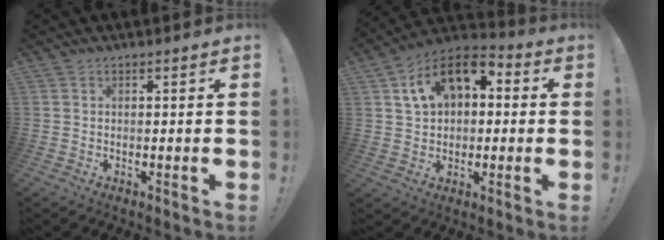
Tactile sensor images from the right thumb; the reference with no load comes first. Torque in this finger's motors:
{"motor_torque": [1.66, 1.68, 0.66, -0.46, 0.09]}